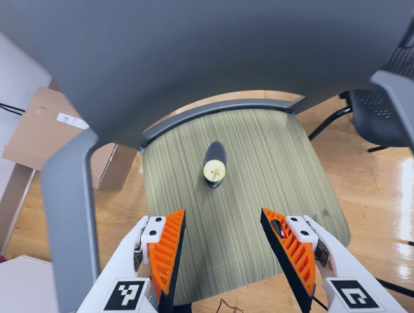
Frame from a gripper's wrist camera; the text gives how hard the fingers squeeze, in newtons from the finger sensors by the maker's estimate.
{"total": 0.0}